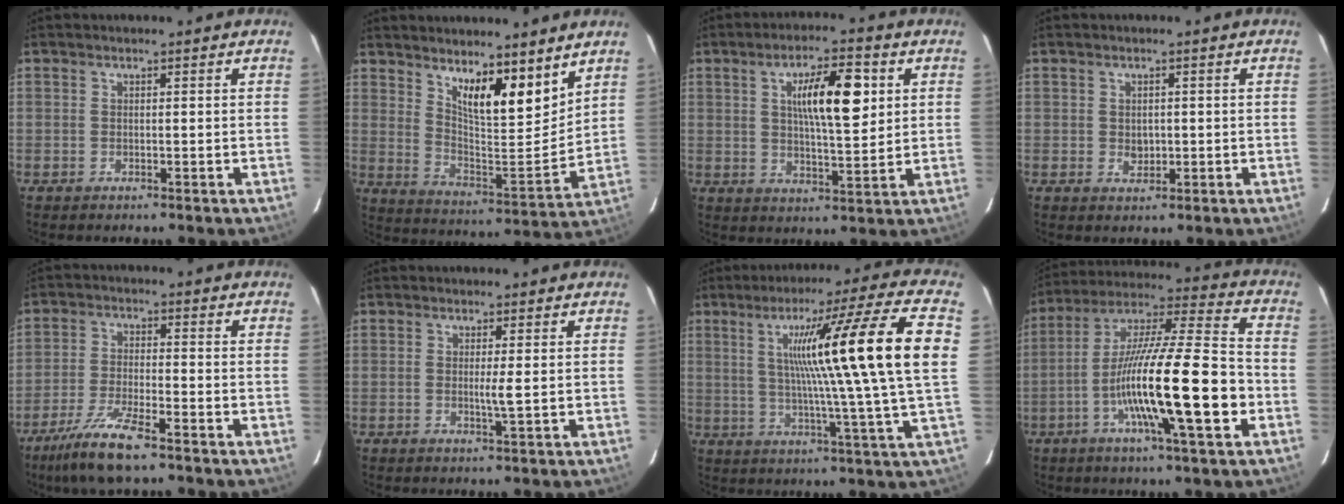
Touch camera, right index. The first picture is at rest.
{"total": 11.6, "force": [7.9, 2.7, 8.1], "torque": [-0.133, -0.012, 0.146]}
{"total": 10.6, "force": [3.0, 2.4, 9.8], "torque": [-0.164, 0.008, 0.051]}
{"total": 2.0, "force": [0.0, 1.5, 1.4], "torque": [-0.023, -0.001, 0.004]}
{"total": 8.8, "force": [-6.2, 0.8, 6.3], "torque": [-0.128, -0.023, -0.114]}
{"total": 2.1, "force": [0.0, -0.2, 2.1], "torque": [-0.039, -0.004, -0.002]}
{"total": 20.5, "force": [4.0, -2.5, 19.9], "torque": [-0.291, 0.004, 0.046]}
{"total": 20.7, "force": [-5.7, 1.2, 19.8], "torque": [-0.345, -0.008, -0.101]}